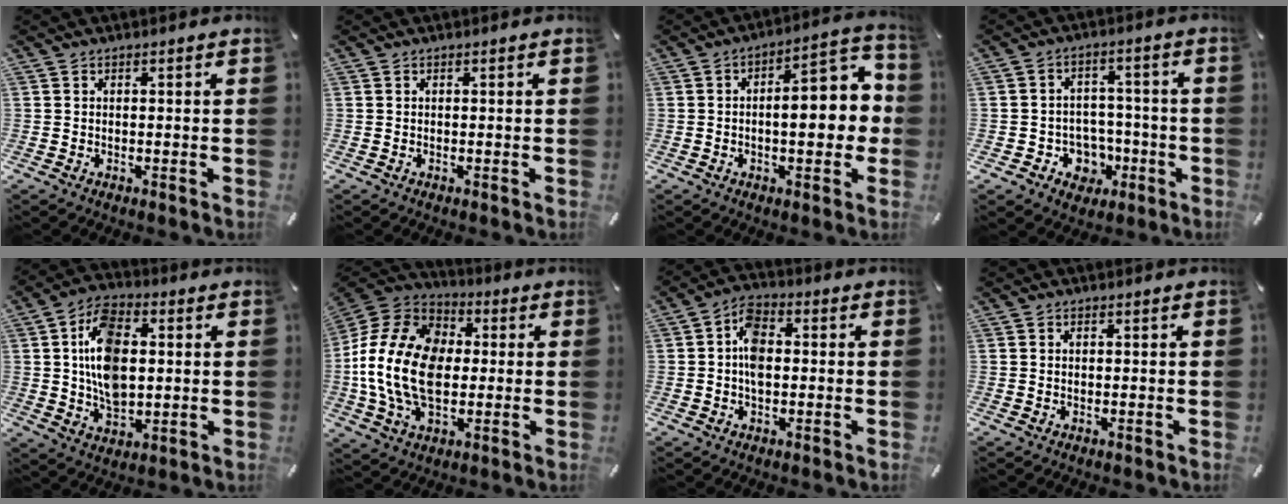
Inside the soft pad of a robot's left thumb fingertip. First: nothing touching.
{"total": 0.0}
{"total": 12.2, "force": [-0.4, 5.8, 10.7], "torque": [-0.122, -0.020, -0.012]}
{"total": 7.8, "force": [-1.6, 7.4, 1.8], "torque": [-0.026, 0.009, -0.017]}
{"total": 14.1, "force": [1.6, 9.2, 10.6], "torque": [-0.208, 0.007, 0.027]}
{"total": 19.7, "force": [-1.8, 14.3, 13.5], "torque": [-0.296, 0.020, -0.033]}
{"total": 6.9, "force": [-0.2, 4.5, 5.3], "torque": [-0.094, 0.009, -0.004]}
{"total": 0.5, "force": [0.1, 0.3, 0.4], "torque": [-0.009, 0.001, 0.001]}